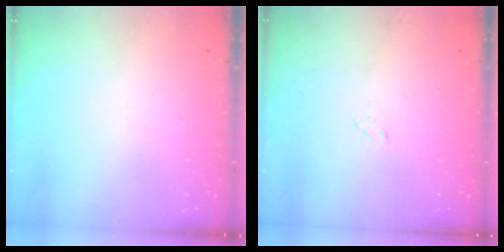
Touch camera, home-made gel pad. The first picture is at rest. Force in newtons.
{"total": 2.9, "press": 2.9, "slide": 0.3}